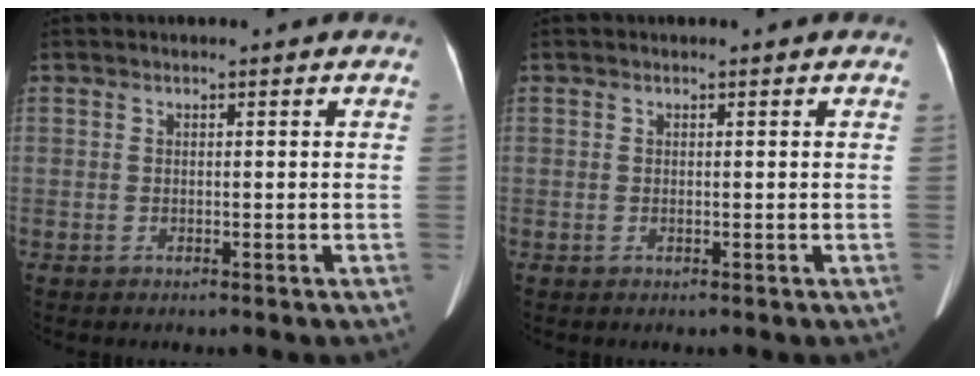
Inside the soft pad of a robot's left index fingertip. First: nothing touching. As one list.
[{"total": 0.0}]